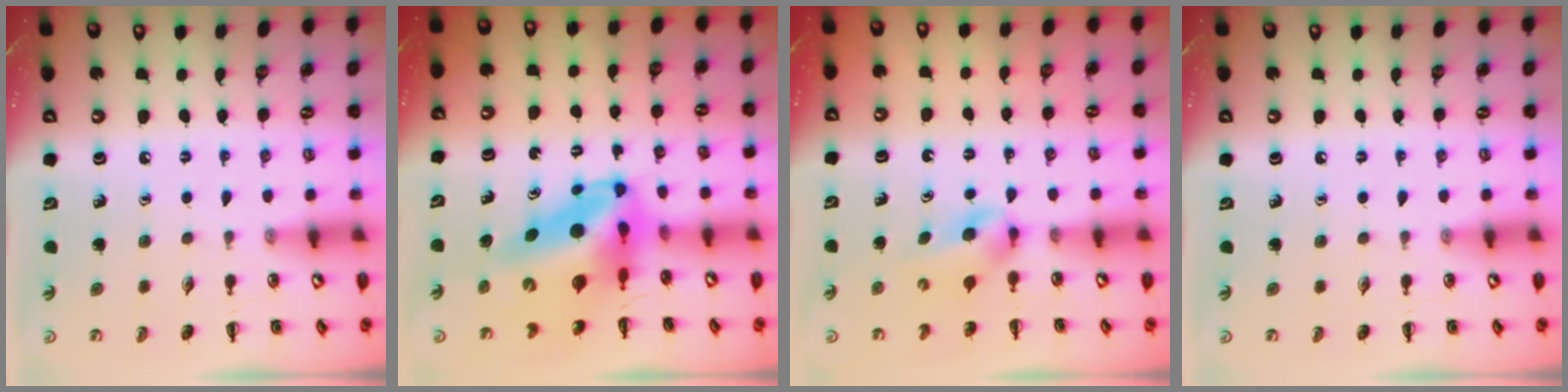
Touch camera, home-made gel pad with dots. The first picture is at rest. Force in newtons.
{"total": 11.0, "press": 10.5, "slide": 3.5}
{"total": 3.7, "press": 3.5, "slide": 1.1}
{"total": 0.0}